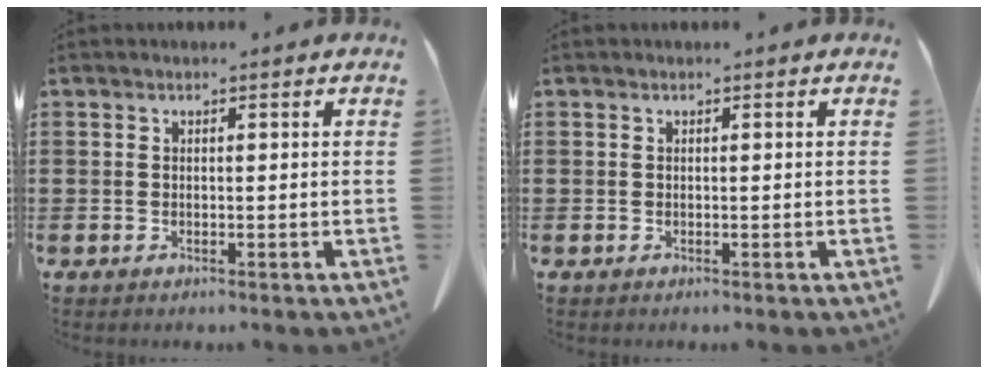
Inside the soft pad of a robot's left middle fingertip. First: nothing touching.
{"total": 0.0}